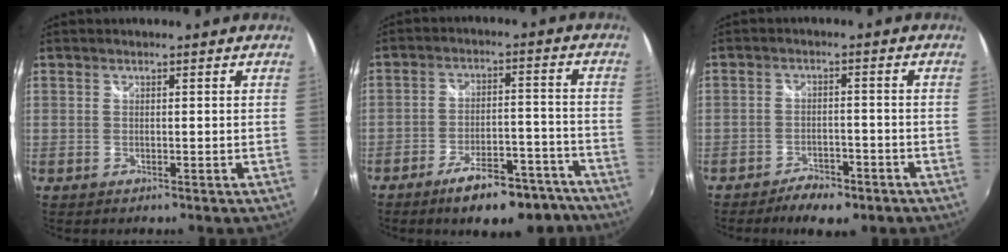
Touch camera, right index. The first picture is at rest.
{"total": 14.2, "force": [-11.2, 4.8, 7.2], "torque": [-0.113, 0.019, -0.152]}
{"total": 7.5, "force": [-5.7, 3.0, 3.9], "torque": [-0.097, -0.003, -0.084]}